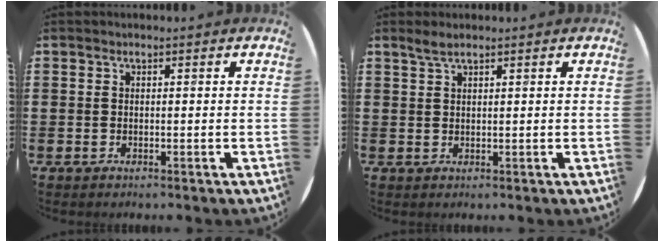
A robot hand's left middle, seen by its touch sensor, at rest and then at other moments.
{"total": 1.7, "force": [1.3, 0.2, 1.0], "torque": [-0.022, 0.002, 0.025]}